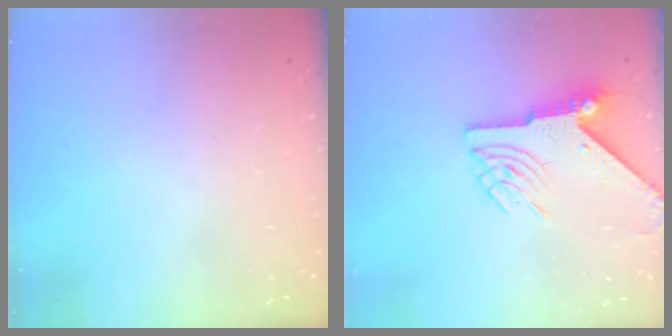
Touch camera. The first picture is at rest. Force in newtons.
{"total": 8.2, "press": 8.2, "slide": 0.9}